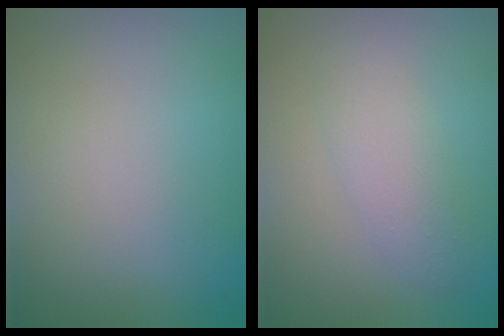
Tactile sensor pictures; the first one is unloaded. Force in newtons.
{"total": 2.5, "press": 2.5, "slide": 0.1}